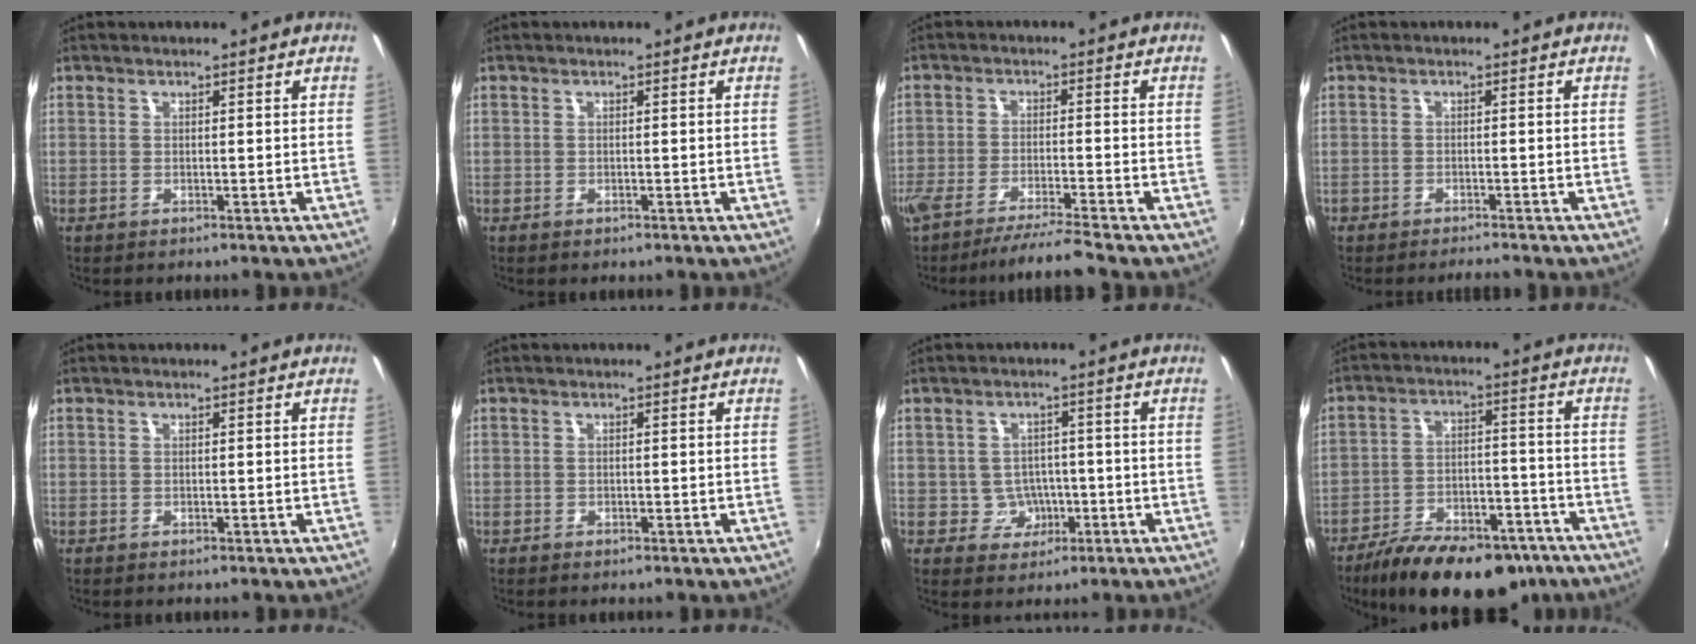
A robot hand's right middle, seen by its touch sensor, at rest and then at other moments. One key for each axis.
{"total": 0.6, "fx": -0.5, "fy": 0.4, "fz": 0.1, "tx": -0.004, "ty": -0.004, "tz": -0.009}
{"total": 8.3, "fx": -7.4, "fy": -1.1, "fz": 3.8, "tx": -0.081, "ty": -0.018, "tz": -0.124}
{"total": 2.4, "fx": -2.3, "fy": 0.4, "fz": 0.7, "tx": -0.029, "ty": -0.009, "tz": -0.041}
{"total": 0.0}
{"total": 1.2, "fx": -0.8, "fy": 0.8, "fz": 0.5, "tx": -0.010, "ty": -0.007, "tz": -0.013}
{"total": 4.8, "fx": -1.3, "fy": 4.5, "fz": 0.8, "tx": -0.025, "ty": 0.013, "tz": -0.007}
{"total": 21.8, "fx": -16.2, "fy": 9.1, "fz": 11.3, "tx": -0.206, "ty": -0.012, "tz": -0.228}